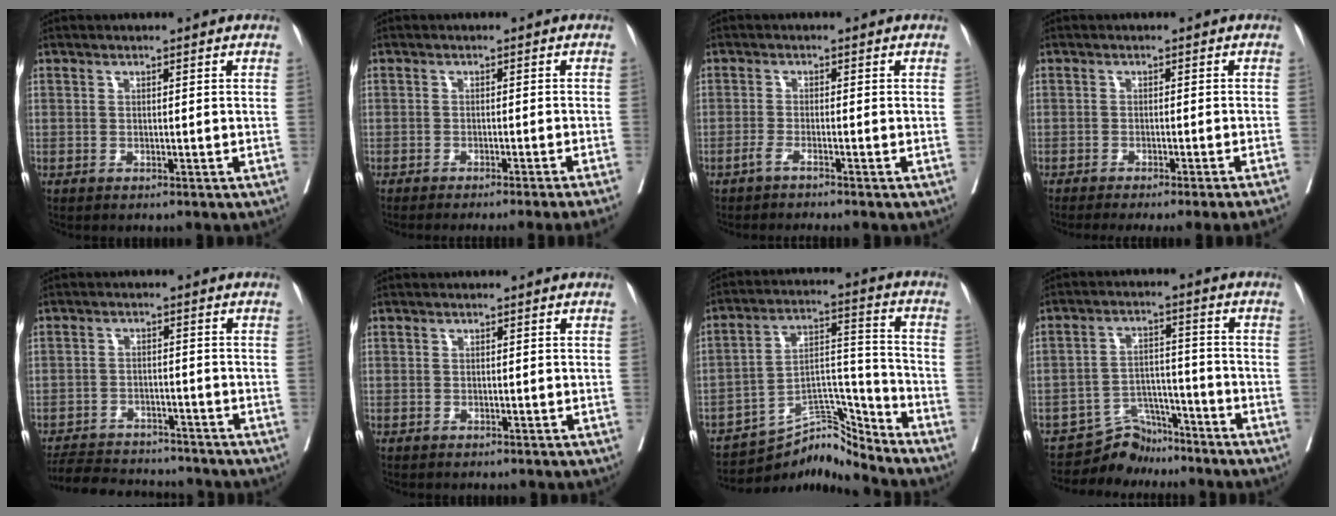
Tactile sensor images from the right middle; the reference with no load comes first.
{"total": 9.9, "force": [-8.6, -2.1, 4.4], "torque": [-0.017, -0.027, -0.109]}
{"total": 2.1, "force": [-1.7, -0.6, 1.1], "torque": [-0.015, 0.005, -0.029]}
{"total": 9.7, "force": [-8.3, -1.8, 4.6], "torque": [-0.021, -0.026, -0.110]}
{"total": 9.5, "force": [-8.7, 3.4, 2.0], "torque": [-0.031, 0.002, -0.128]}
{"total": 0.0}
{"total": 8.3, "force": [-8.3, 0.2, -0.3], "torque": [0.011, 0.058, -0.147]}
{"total": 5.8, "force": [-5.4, 2.0, -0.7], "torque": [0.013, 0.023, -0.094]}